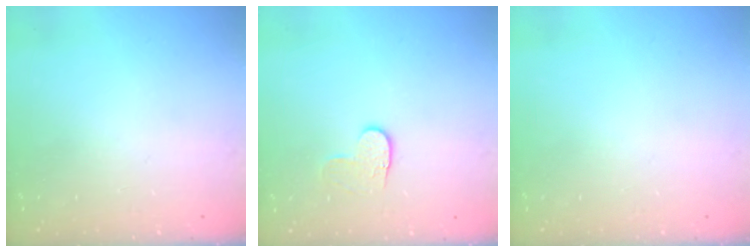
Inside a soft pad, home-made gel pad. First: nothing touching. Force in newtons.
{"total": 3.8, "press": 3.8, "slide": 0.4}
{"total": 0.0}